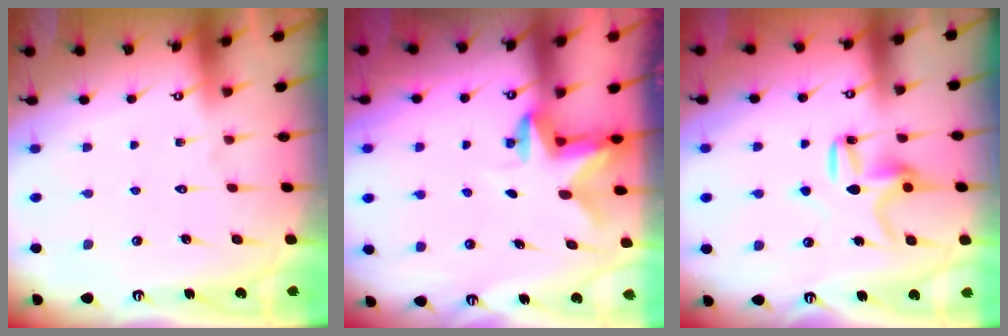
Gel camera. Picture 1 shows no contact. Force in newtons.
{"total": 2.7, "press": 2.7, "slide": 0.5}
{"total": 10.2, "press": 10.2, "slide": 0.4}